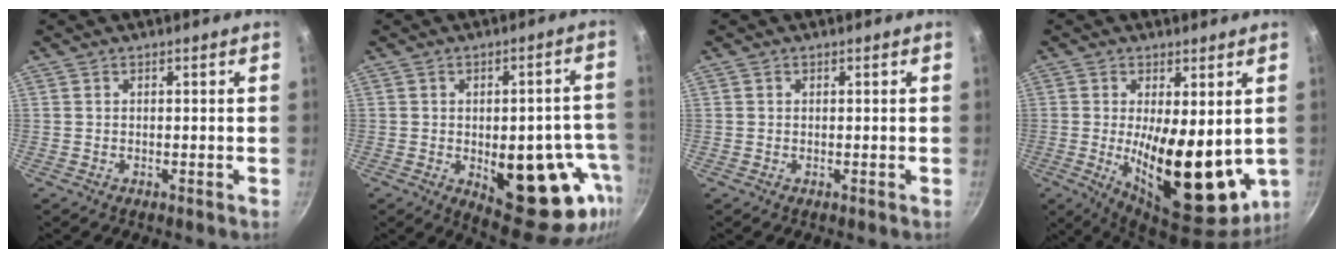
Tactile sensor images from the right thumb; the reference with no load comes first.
{"total": 18.7, "force": [-5.0, 8.9, 15.6], "torque": [-0.139, 0.008, -0.053]}
{"total": 0.0}
{"total": 18.0, "force": [-0.4, 7.6, 16.3], "torque": [-0.228, -0.031, 0.008]}